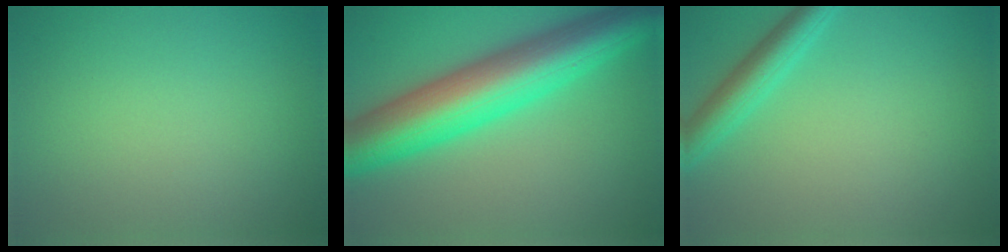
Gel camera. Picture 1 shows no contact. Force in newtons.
{"total": 10.6, "press": 10.6, "slide": 0.1}
{"total": 3.4, "press": 3.4, "slide": 0.1}